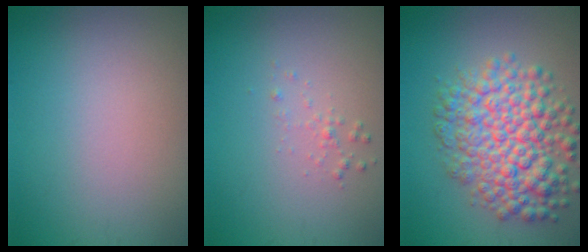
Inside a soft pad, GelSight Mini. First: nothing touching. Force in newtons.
{"total": 0.7, "press": 0.7, "slide": 0.1}
{"total": 8.0, "press": 8.0, "slide": 0.2}